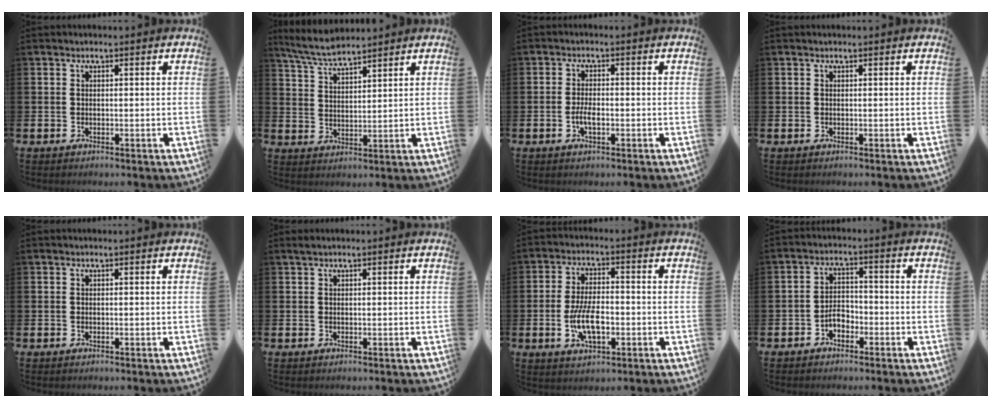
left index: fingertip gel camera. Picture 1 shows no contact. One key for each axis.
{"total": 5.8, "fx": 5.5, "fy": 0.6, "fz": 1.8, "tx": -0.052, "ty": -0.020, "tz": 0.101}
{"total": 2.7, "fx": -0.8, "fy": 1.1, "fz": 2.3, "tx": -0.039, "ty": 0.001, "tz": -0.015}
{"total": 0.0}
{"total": 0.0}
{"total": 0.7, "fx": 0.5, "fy": 0.1, "fz": 0.4, "tx": -0.008, "ty": 0.003, "tz": 0.009}
{"total": 6.5, "fx": -1.4, "fy": 3.0, "fz": 5.6, "tx": -0.112, "ty": -0.001, "tz": -0.030}
{"total": 2.9, "fx": -1.8, "fy": 1.7, "fz": 1.4, "tx": -0.032, "ty": 0.010, "tz": -0.038}